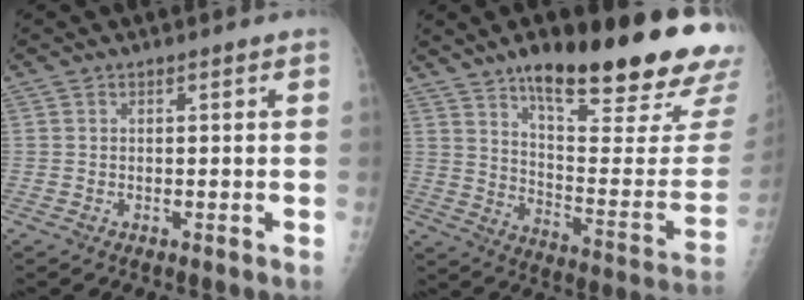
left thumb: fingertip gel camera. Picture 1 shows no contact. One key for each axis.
{"total": 29.1, "fx": 19.1, "fy": 7.0, "fz": 20.8, "tx": -0.254, "ty": -0.079, "tz": 0.282}